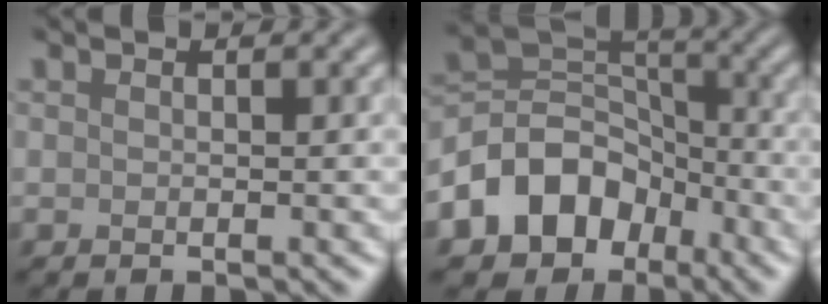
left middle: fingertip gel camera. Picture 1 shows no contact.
{"total": 8.0, "force": [-4.1, 5.9, 3.5], "torque": [-0.053, 0.008, -0.088]}